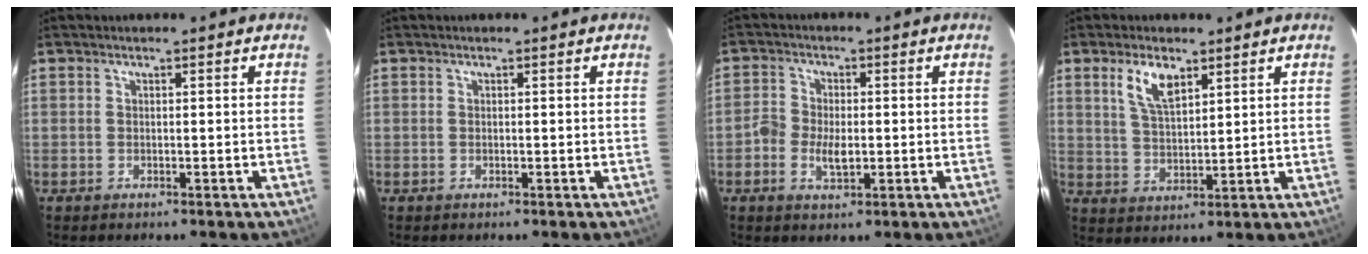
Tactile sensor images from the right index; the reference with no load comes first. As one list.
[{"total": 0.0}, {"total": 4.9, "force": [-1.3, 3.1, 3.6], "torque": [-0.081, 0.003, -0.028]}, {"total": 6.6, "force": [3.6, 2.8, 4.7], "torque": [-0.089, 0.006, 0.074]}]